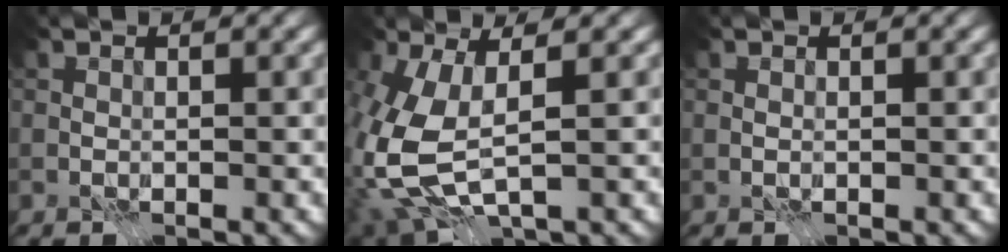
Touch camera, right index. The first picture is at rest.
{"total": 8.9, "force": [-2.2, 4.3, 7.5], "torque": [-0.191, -0.018, -0.037]}
{"total": 0.0}